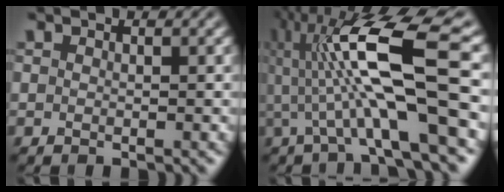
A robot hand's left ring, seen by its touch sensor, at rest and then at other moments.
{"total": 11.8, "force": [1.0, 2.7, 11.4], "torque": [-0.202, 0.012, 0.016]}